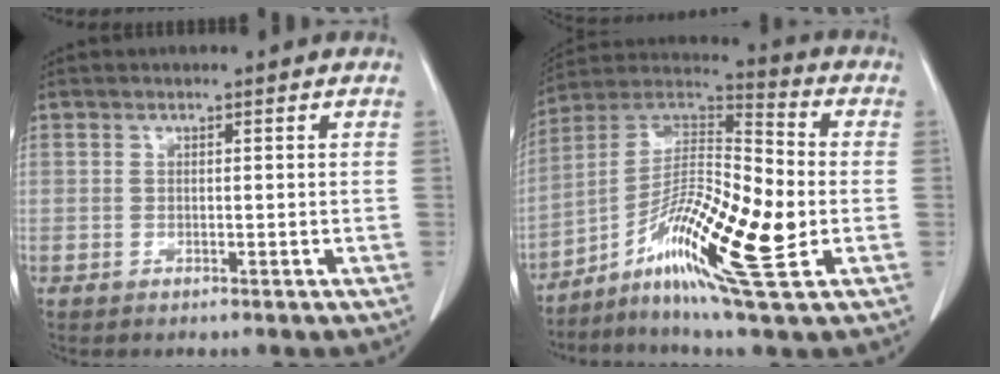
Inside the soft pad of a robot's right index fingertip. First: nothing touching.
{"total": 18.5, "force": [-5.2, 2.7, 17.6], "torque": [-0.325, -0.004, -0.096]}